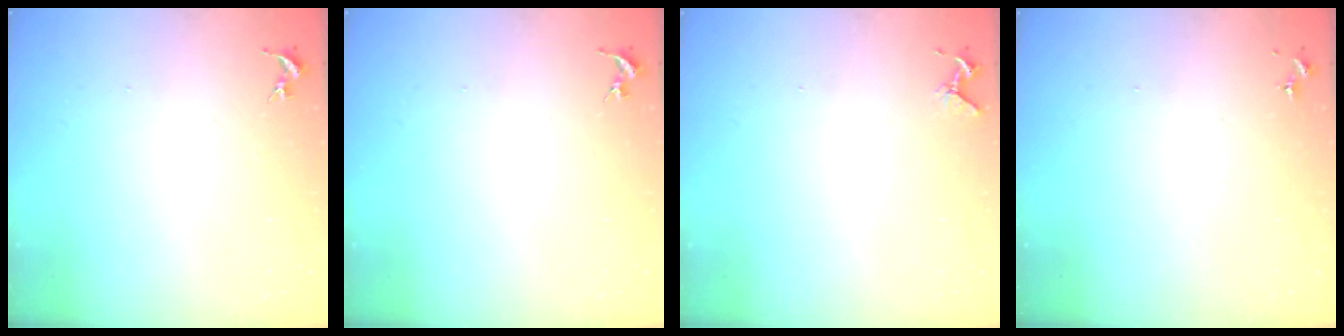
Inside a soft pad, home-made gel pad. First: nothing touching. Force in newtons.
{"total": 0.0}
{"total": 4.2, "press": 4.2, "slide": 0.4}
{"total": 0.0}